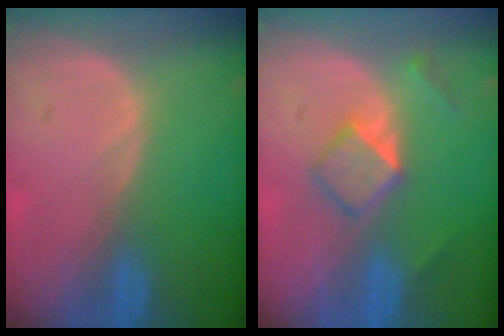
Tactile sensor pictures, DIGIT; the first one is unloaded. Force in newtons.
{"total": 5.4, "press": 4.6, "slide": 2.8}